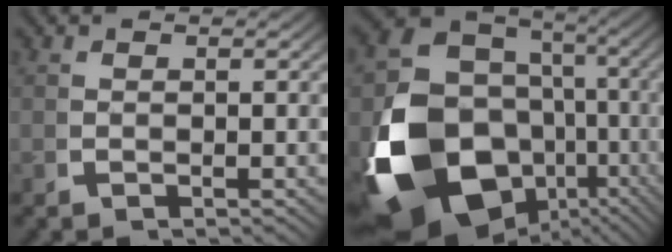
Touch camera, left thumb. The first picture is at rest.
{"total": 23.2, "force": [-5.1, 16.1, 15.9], "torque": [-0.339, -0.092, -0.050]}